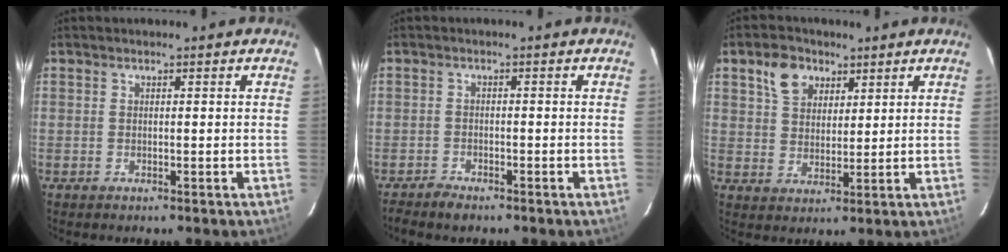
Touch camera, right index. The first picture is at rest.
{"total": 3.4, "force": [-3.1, 0.9, 1.2], "torque": [-0.038, -0.009, -0.056]}
{"total": 6.8, "force": [3.6, 4.8, 3.2], "torque": [-0.057, 0.020, 0.067]}